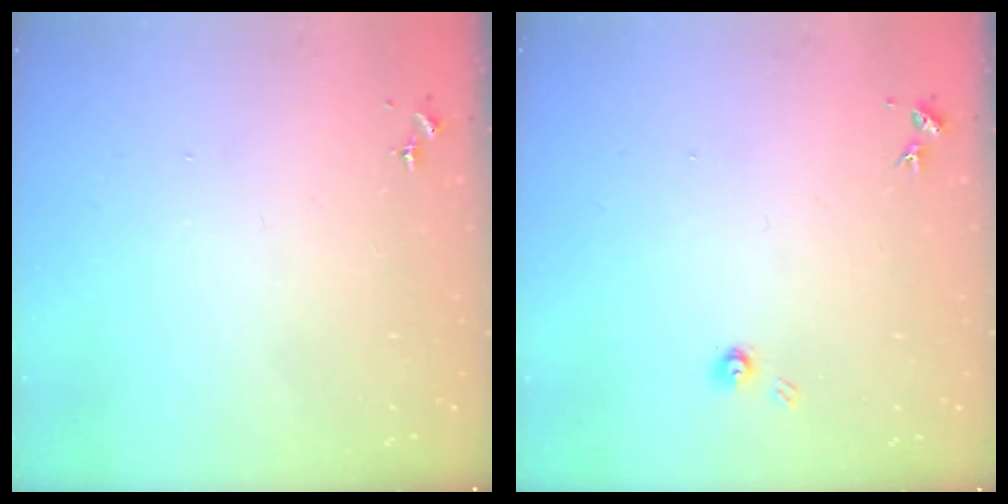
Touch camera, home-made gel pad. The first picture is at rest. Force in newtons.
{"total": 3.8, "press": 3.8, "slide": 0.5}